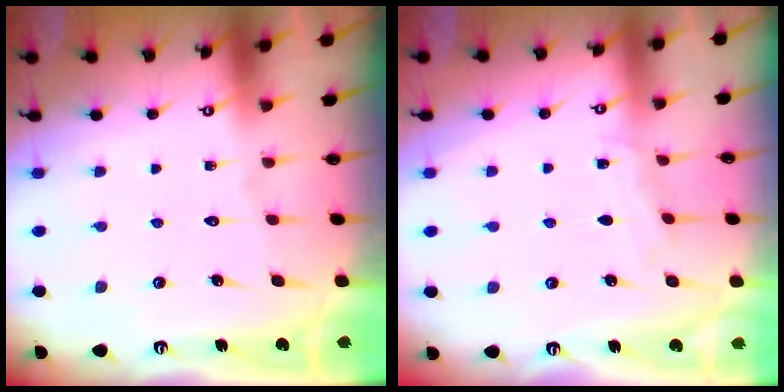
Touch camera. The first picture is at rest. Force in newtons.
{"total": 4.4, "press": 4.4, "slide": 0.5}